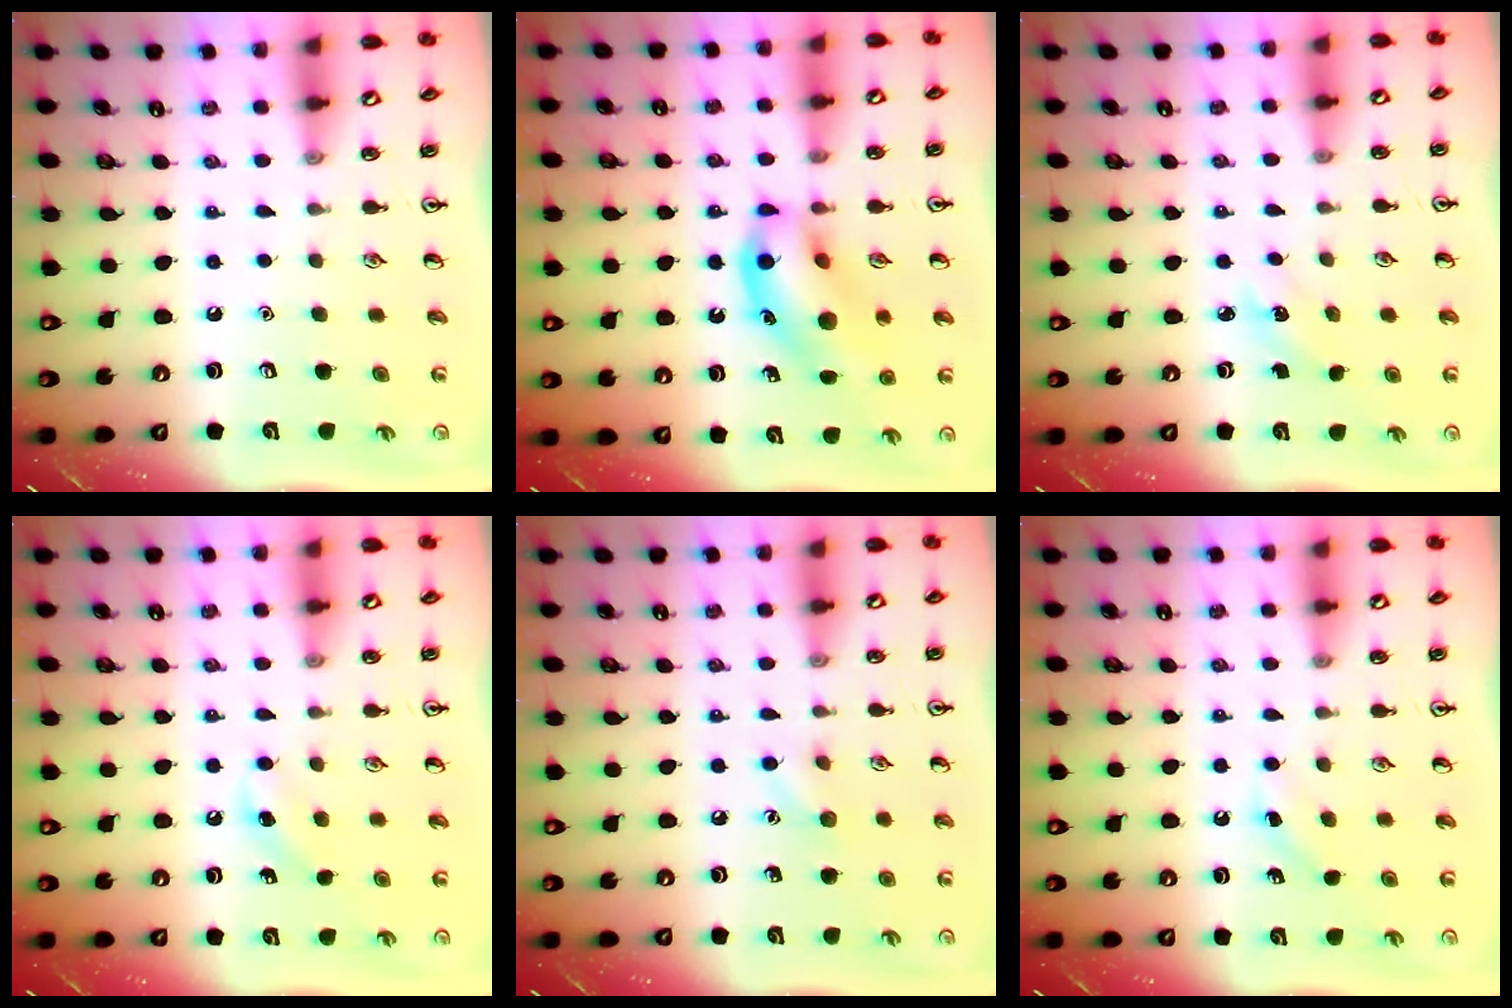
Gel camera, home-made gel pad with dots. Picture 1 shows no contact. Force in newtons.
{"total": 15.1, "press": 14.7, "slide": 3.5}
{"total": 2.1, "press": 2.0, "slide": 0.8}
{"total": 5.7, "press": 5.4, "slide": 1.9}
{"total": 6.1, "press": 5.8, "slide": 1.8}
{"total": 2.8, "press": 2.6, "slide": 0.9}